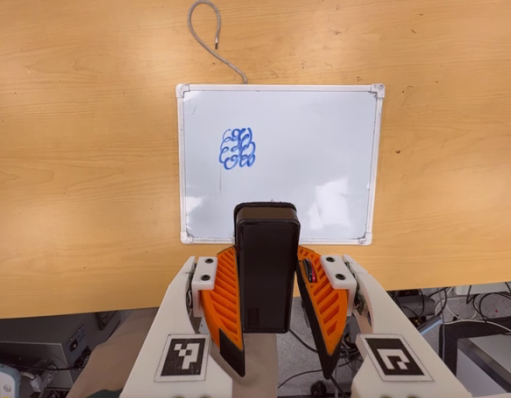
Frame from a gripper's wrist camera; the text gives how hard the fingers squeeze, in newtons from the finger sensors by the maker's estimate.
{"total": 6.3, "left": 4.9, "right": 7.7}